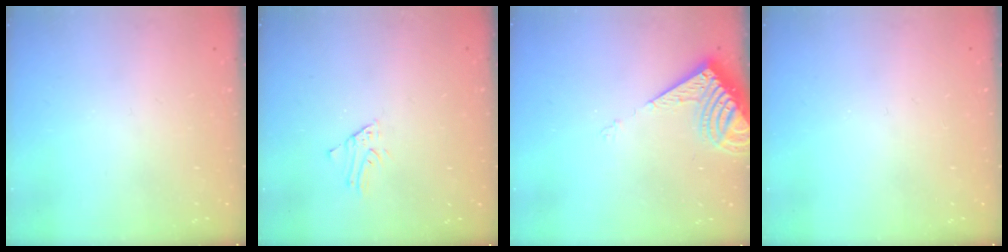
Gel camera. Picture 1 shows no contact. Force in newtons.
{"total": 1.7, "press": 1.7, "slide": 0.2}
{"total": 7.8, "press": 7.7, "slide": 0.9}
{"total": 0.0}